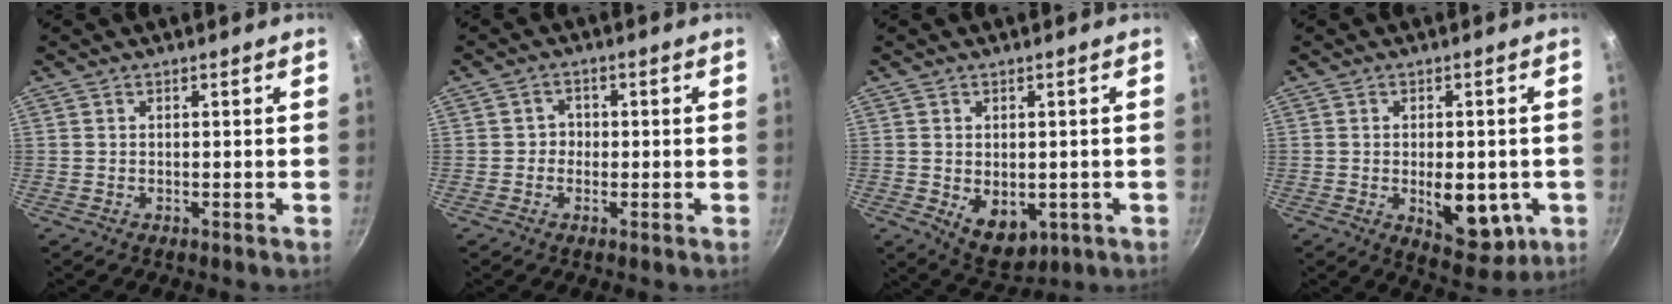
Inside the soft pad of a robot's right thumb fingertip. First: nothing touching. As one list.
[{"total": 2.3, "force": [-0.4, 2.2, 0.6], "torque": [0.011, 0.005, -0.010]}, {"total": 7.7, "force": [-1.1, 5.3, 5.5], "torque": [-0.065, -0.010, 0.002]}, {"total": 10.8, "force": [-2.2, 5.9, 8.8], "torque": [-0.089, -0.010, -0.018]}]